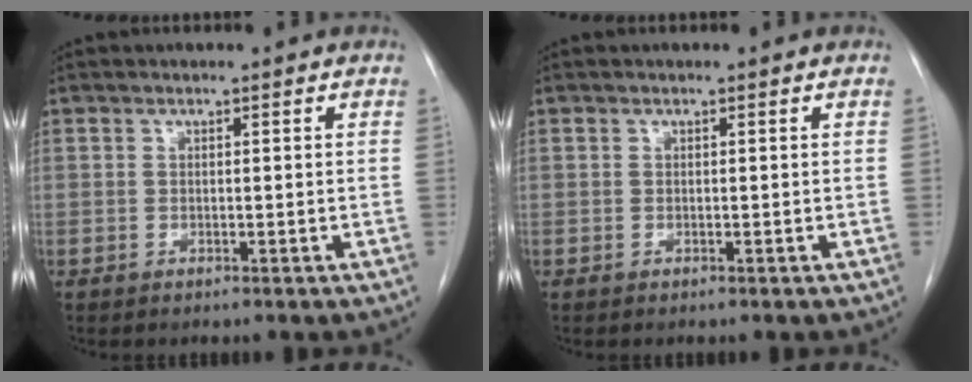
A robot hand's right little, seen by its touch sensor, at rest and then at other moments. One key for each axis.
{"total": 0.0}